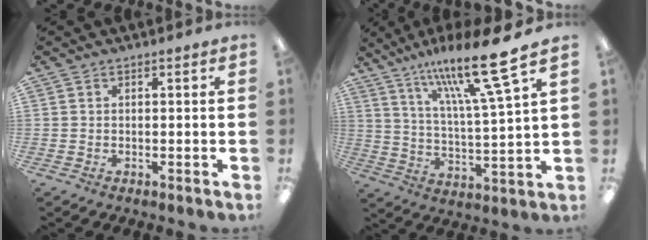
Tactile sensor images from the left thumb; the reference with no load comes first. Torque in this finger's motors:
{"motor_torque": [0.37, 0.06, 1.54, -1.23, 0.10]}